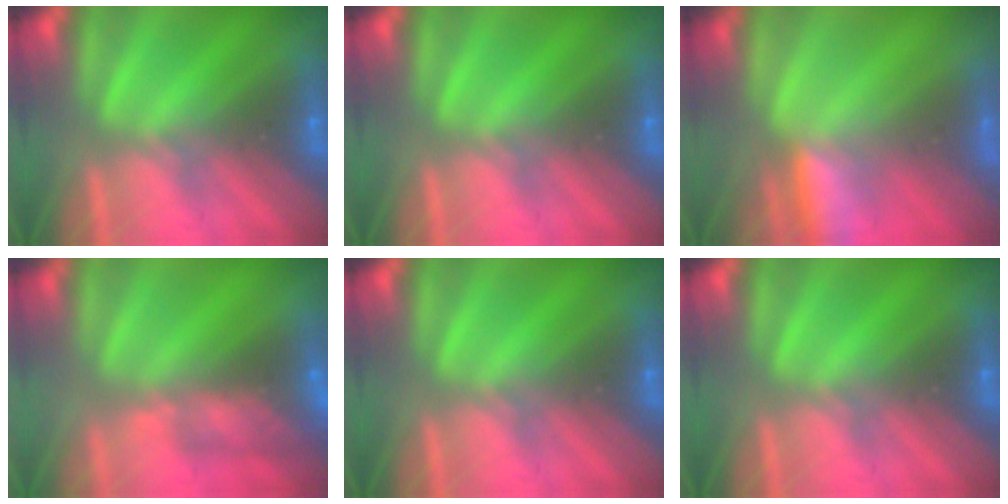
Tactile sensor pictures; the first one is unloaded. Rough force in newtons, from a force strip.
{"total": 0.0}
{"total": 3.2}
{"total": 6.1}
{"total": 0.0}
{"total": 0.0}